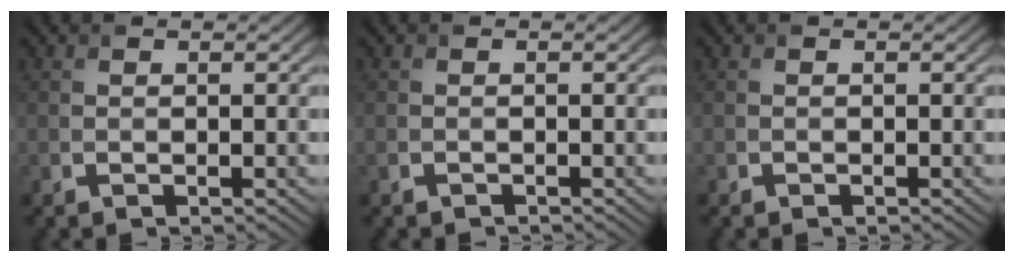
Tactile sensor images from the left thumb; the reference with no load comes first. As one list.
[{"total": 0.6, "force": [-0.6, 0.1, 0.0], "torque": [0.000, -0.004, -0.012]}, {"total": 0.0}]